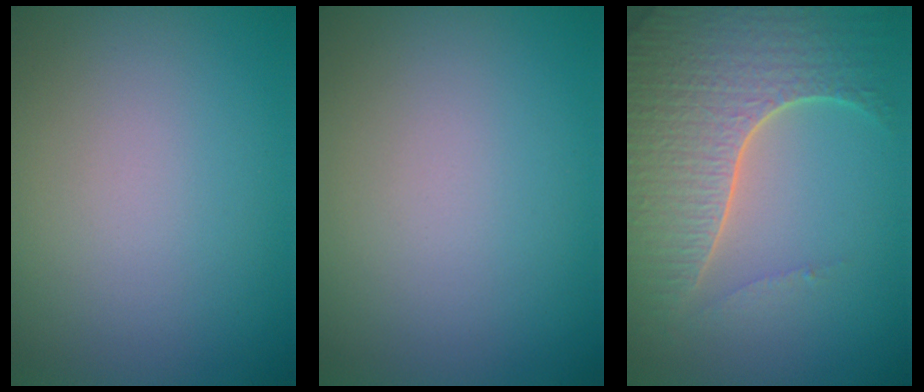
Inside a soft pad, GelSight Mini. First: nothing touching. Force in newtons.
{"total": 0.0}
{"total": 7.2, "press": 5.2, "slide": 4.9}